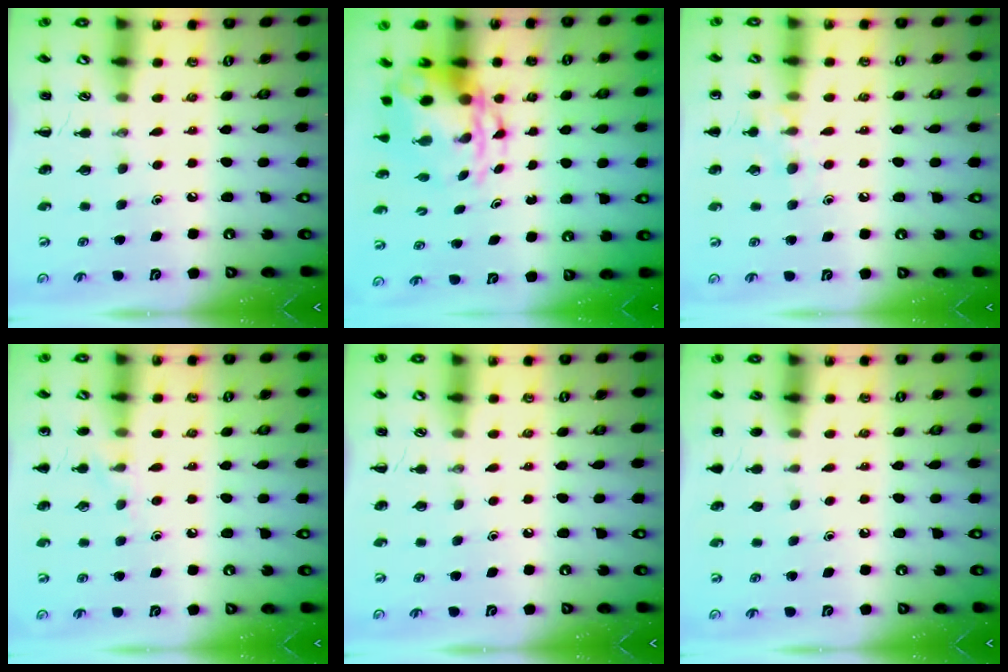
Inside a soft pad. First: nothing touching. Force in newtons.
{"total": 5.7, "press": 5.5, "slide": 1.5}
{"total": 8.0, "press": 7.7, "slide": 2.1}
{"total": 6.0, "press": 5.7, "slide": 1.9}
{"total": 0.0}
{"total": 1.1, "press": 1.0, "slide": 0.2}